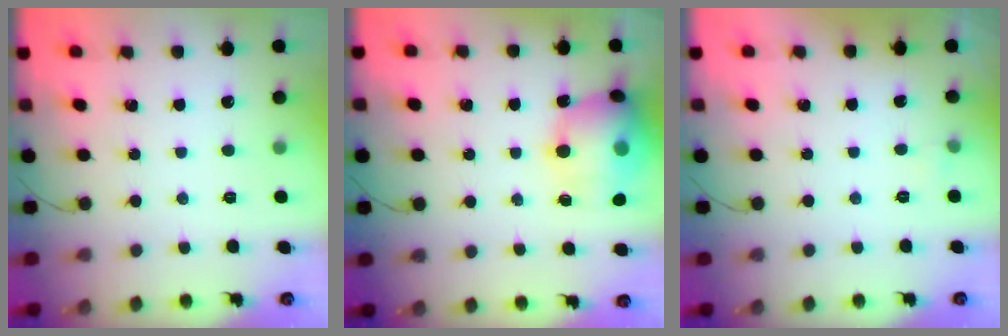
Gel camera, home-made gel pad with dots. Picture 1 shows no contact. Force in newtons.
{"total": 16.0, "press": 15.7, "slide": 3.1}
{"total": 2.5, "press": 2.3, "slide": 1.1}